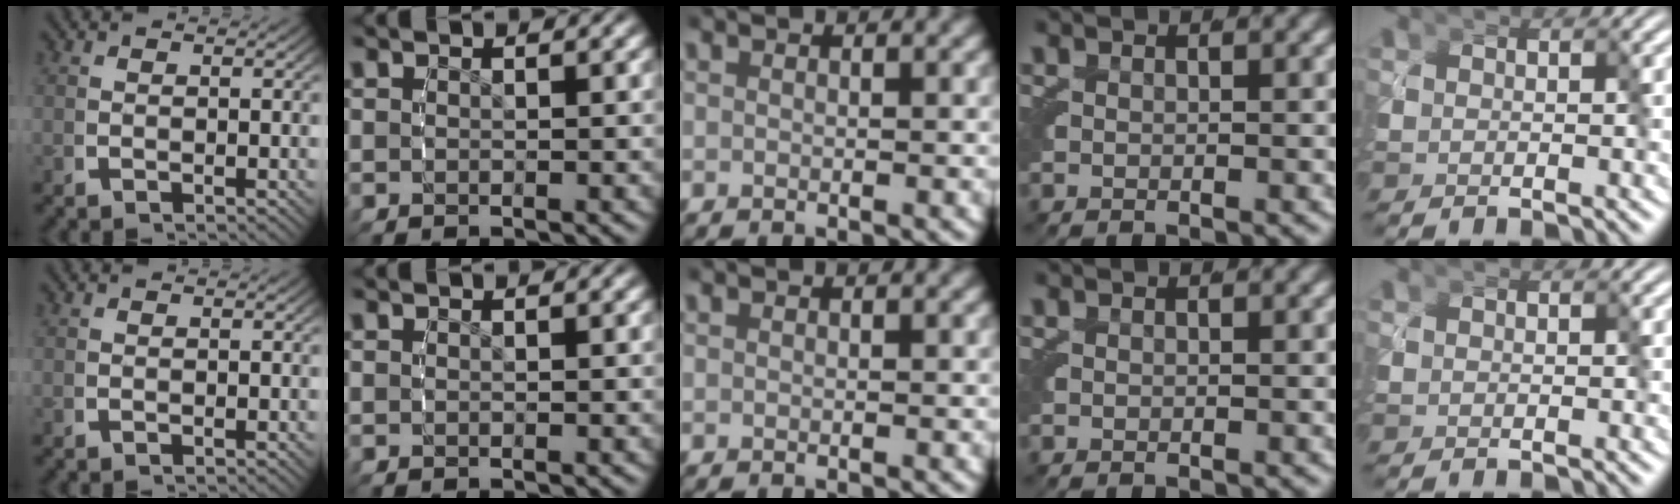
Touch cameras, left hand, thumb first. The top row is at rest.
{}